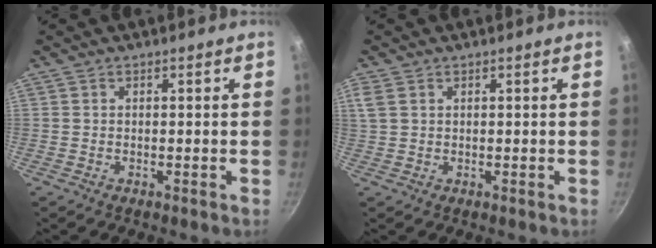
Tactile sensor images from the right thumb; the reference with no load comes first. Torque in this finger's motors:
{"motor_torque": [1.25, 3.71, 1.36, 0.08, 0.23]}